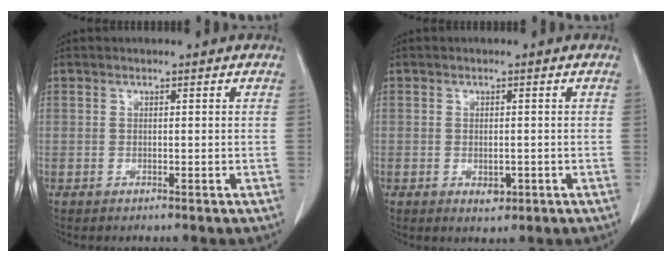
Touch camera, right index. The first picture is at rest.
{"total": 2.0, "force": [-0.7, 1.1, 1.5], "torque": [-0.022, -0.001, -0.003]}